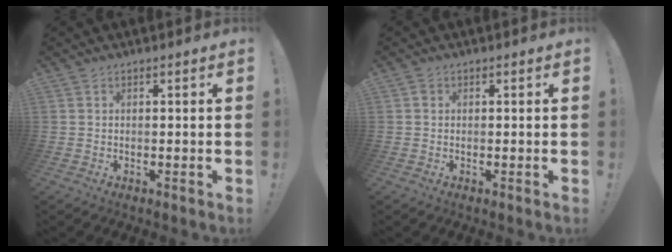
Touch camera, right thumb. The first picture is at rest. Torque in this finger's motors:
{"motor_torque": [0.26, 0.42, 0.26, -0.11, -0.05]}